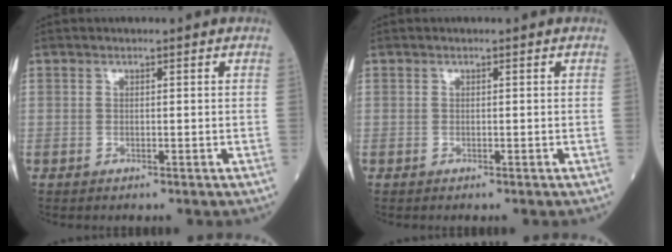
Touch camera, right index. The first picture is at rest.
{"total": 0.0}